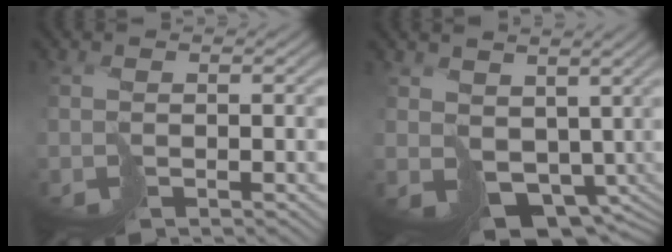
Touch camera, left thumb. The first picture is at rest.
{"total": 8.8, "force": [0.9, 6.7, 5.6], "torque": [-0.126, -0.041, 0.040]}